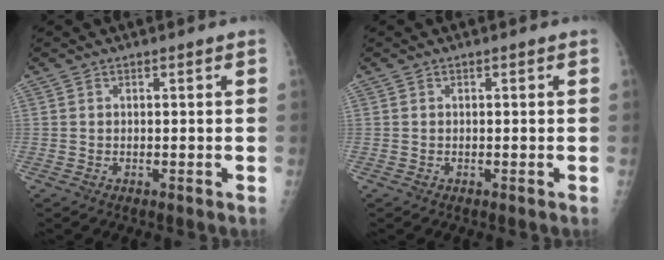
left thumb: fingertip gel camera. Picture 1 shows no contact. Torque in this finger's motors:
{"motor_torque": [0.00, 0.00, -0.01, -0.01, 0.00]}